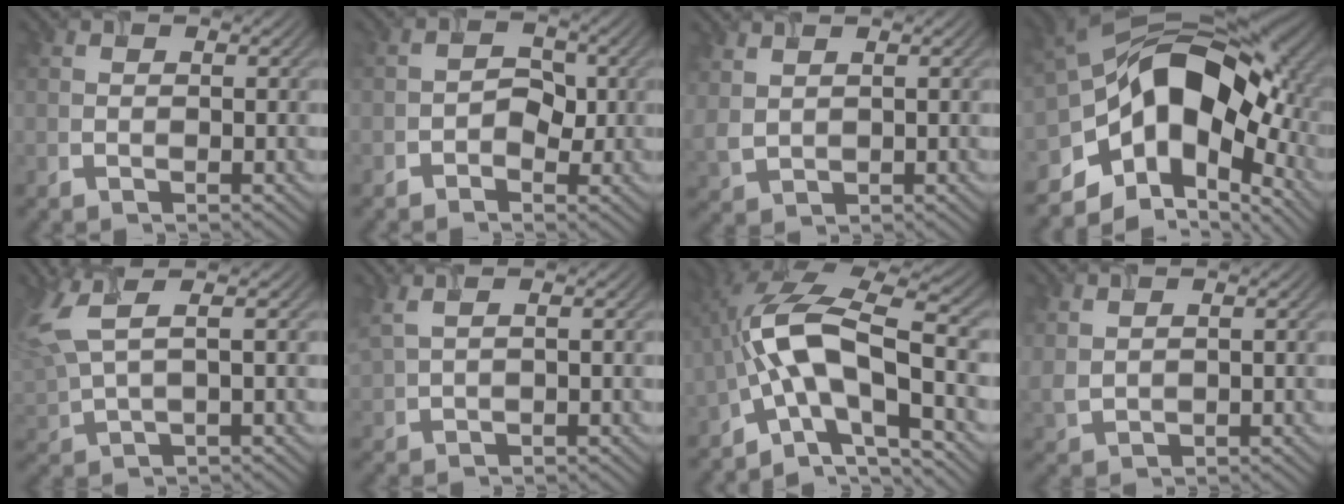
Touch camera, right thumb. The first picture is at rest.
{"total": 2.0, "force": [-0.9, 1.4, 1.2], "torque": [-0.014, 0.006, -0.021]}
{"total": 2.4, "force": [1.6, 1.0, 1.6], "torque": [-0.049, 0.006, 0.039]}
{"total": 16.8, "force": [-3.8, 10.8, 12.3], "torque": [-0.217, -0.001, -0.073]}
{"total": 6.8, "force": [3.2, 1.9, 5.7], "torque": [-0.157, 0.012, 0.062]}
{"total": 3.7, "force": [2.2, 0.9, 2.8], "torque": [-0.078, 0.021, 0.033]}
{"total": 12.8, "force": [-2.9, 5.1, 11.4], "torque": [-0.213, 0.015, -0.068]}
{"total": 2.1, "force": [1.4, 0.7, 1.3], "torque": [-0.041, 0.005, 0.036]}